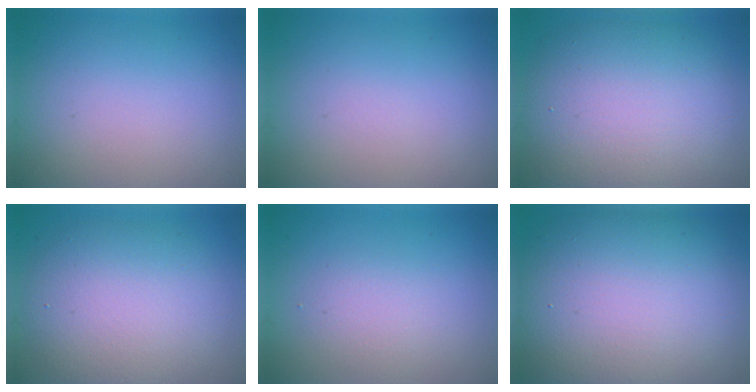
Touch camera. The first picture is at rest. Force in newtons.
{"total": 0.0}
{"total": 10.9, "press": 10.9, "slide": 0.6}
{"total": 7.8, "press": 7.7, "slide": 0.5}
{"total": 2.0, "press": 2.0, "slide": 0.2}
{"total": 14.0, "press": 14.0, "slide": 0.7}